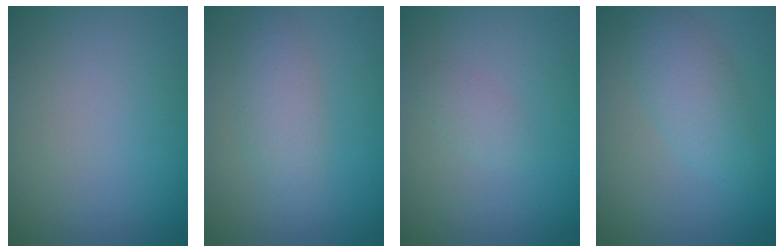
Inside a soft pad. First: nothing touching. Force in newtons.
{"total": 2.6, "press": 2.6, "slide": 0.1}
{"total": 1.0, "press": 1.0, "slide": 0.1}
{"total": 3.3, "press": 3.3, "slide": 0.0}